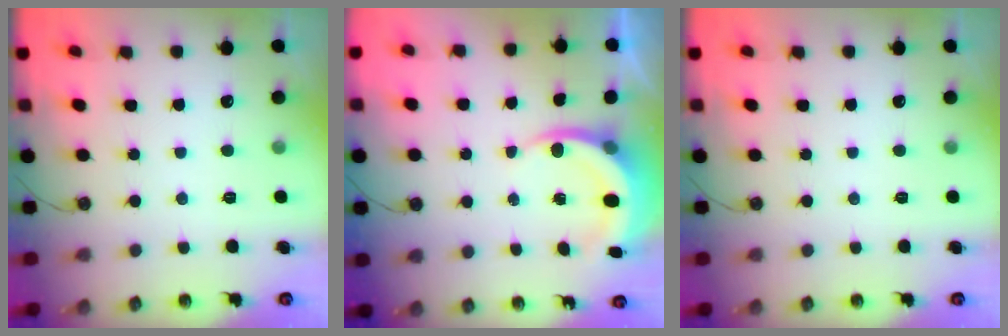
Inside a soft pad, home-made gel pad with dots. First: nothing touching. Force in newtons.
{"total": 5.7, "press": 5.7, "slide": 0.4}
{"total": 0.0}